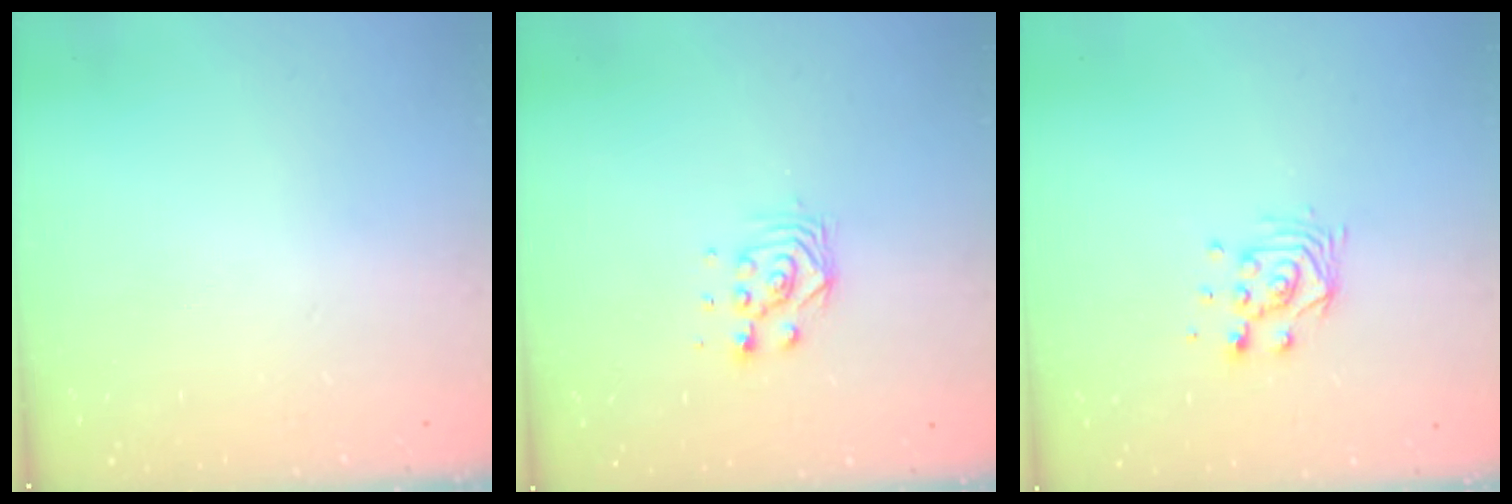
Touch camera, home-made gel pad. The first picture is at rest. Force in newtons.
{"total": 4.2, "press": 4.2, "slide": 0.3}
{"total": 6.2, "press": 6.2, "slide": 0.1}